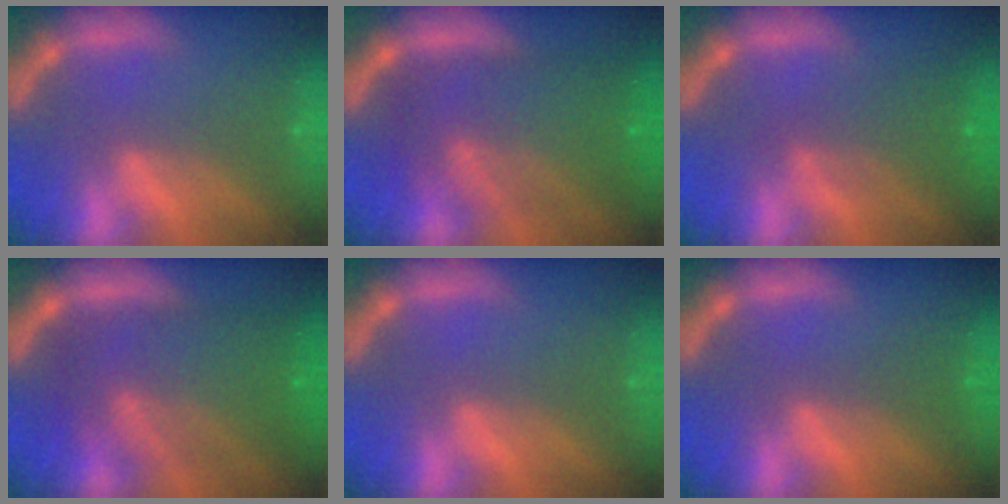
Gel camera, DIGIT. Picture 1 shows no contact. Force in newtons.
{"total": 10.1}
{"total": 3.6}
{"total": 10.1}
{"total": 0.0}
{"total": 1.0}